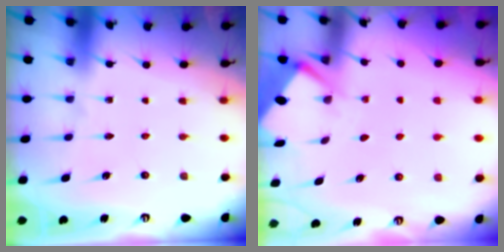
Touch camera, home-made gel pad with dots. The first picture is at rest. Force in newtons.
{"total": 2.7, "press": 2.7, "slide": 0.3}